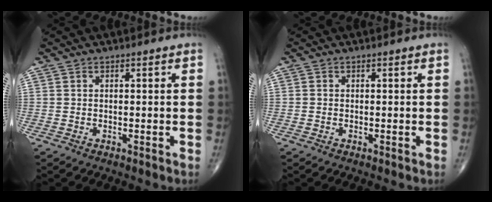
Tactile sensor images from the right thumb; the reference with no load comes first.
{"total": 0.0}